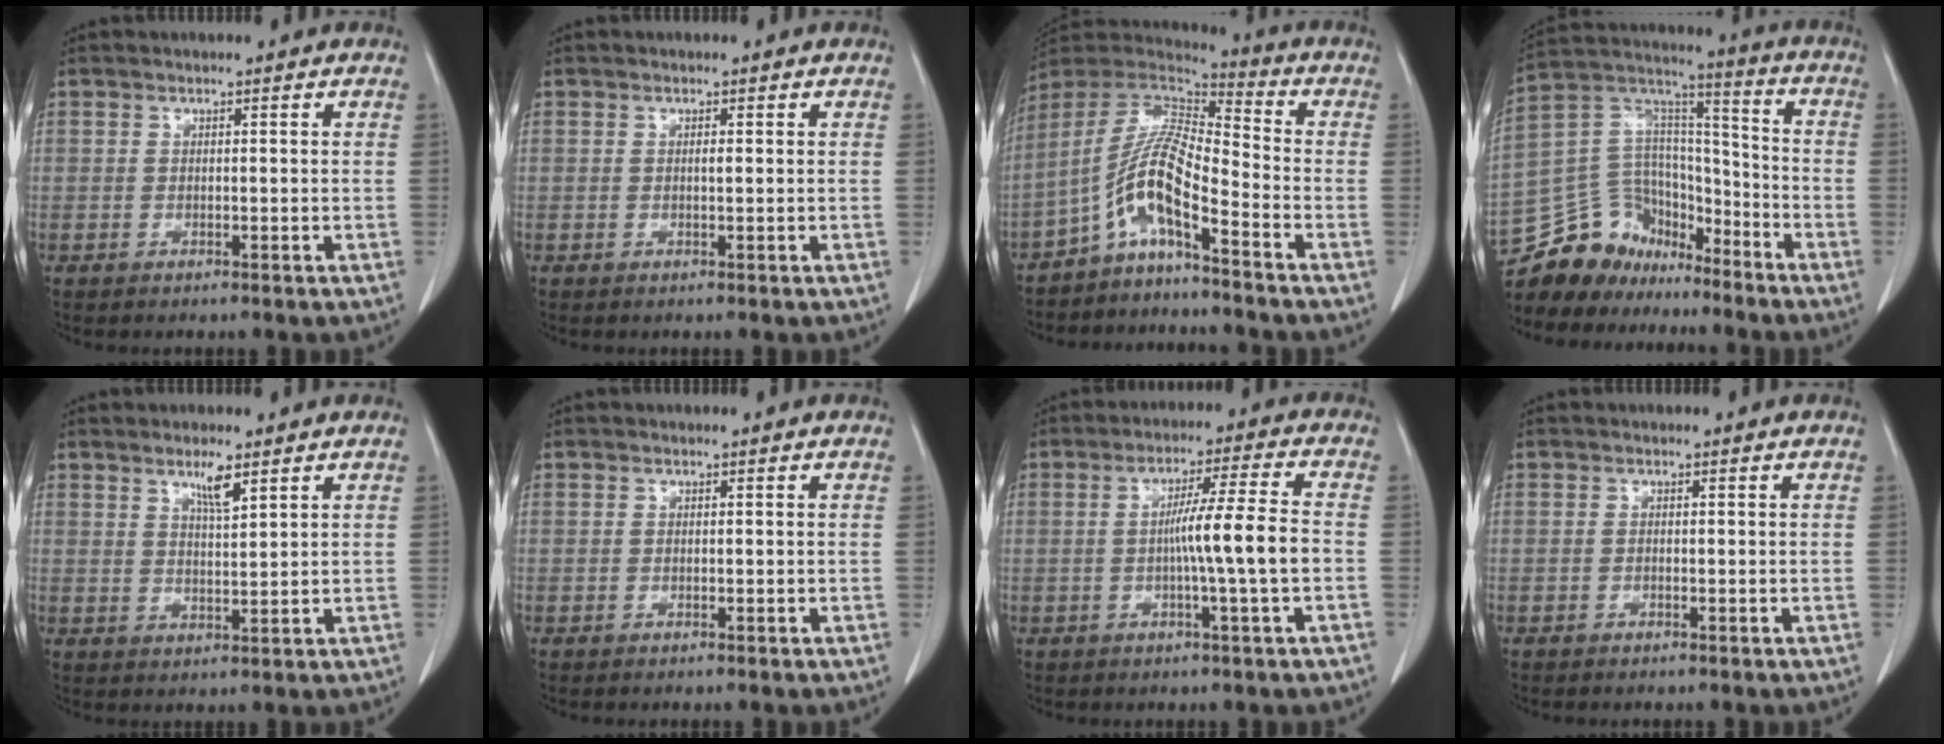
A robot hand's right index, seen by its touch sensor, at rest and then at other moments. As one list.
[{"total": 0.5, "force": [0.1, 0.0, 0.5], "torque": [-0.011, 0.000, 0.002]}, {"total": 9.8, "force": [-5.6, 1.2, 8.0], "torque": [-0.165, 0.022, -0.109]}, {"total": 15.5, "force": [-12.9, 8.1, 2.9], "torque": [-0.062, 0.082, -0.230]}, {"total": 3.6, "force": [2.5, 0.3, 2.7], "torque": [-0.050, -0.004, 0.045]}, {"total": 0.0}, {"total": 8.3, "force": [-1.3, -1.1, 8.1], "torque": [-0.134, 0.005, -0.022]}, {"total": 0.0}]